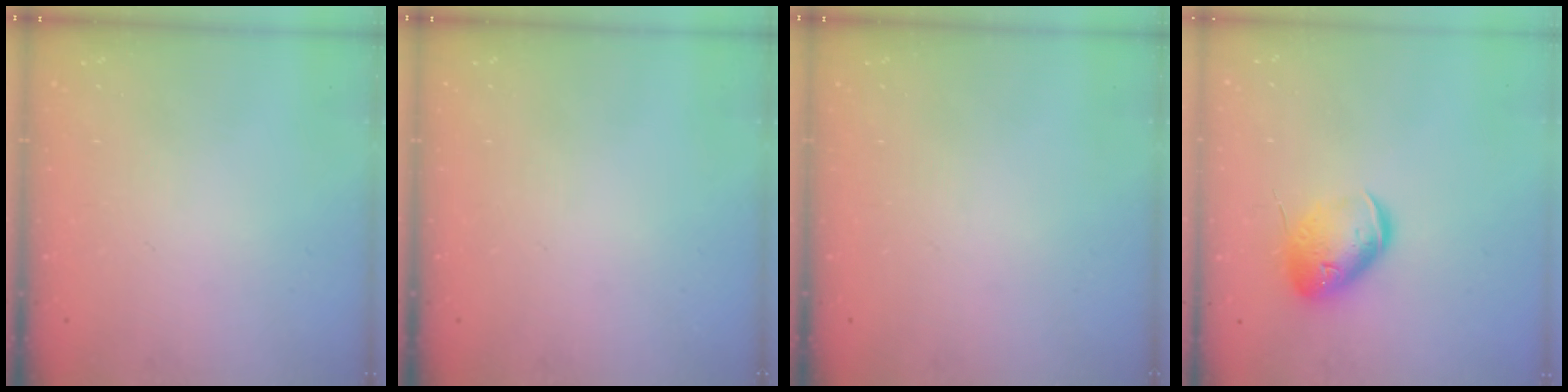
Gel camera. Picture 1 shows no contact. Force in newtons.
{"total": 0.0}
{"total": 0.0}
{"total": 13.4, "press": 13.2, "slide": 2.0}